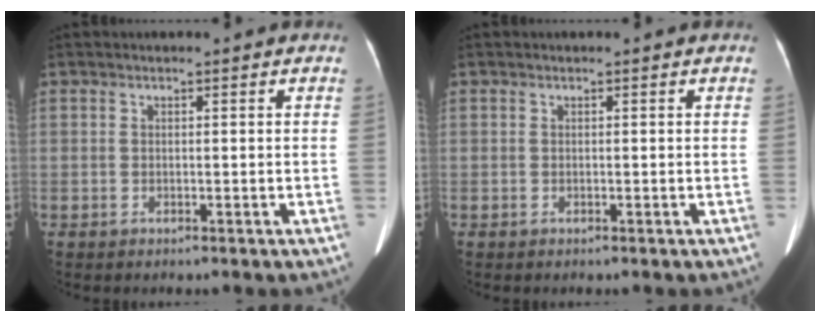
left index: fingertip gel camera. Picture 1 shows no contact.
{"total": 0.0}